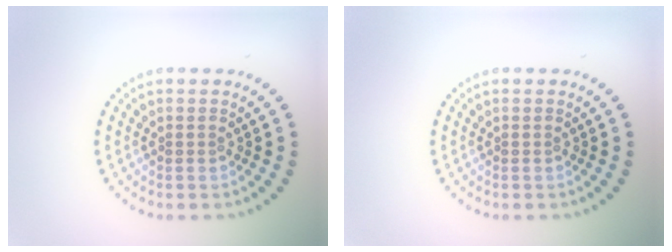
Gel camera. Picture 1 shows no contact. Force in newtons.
{"total": 0.0}